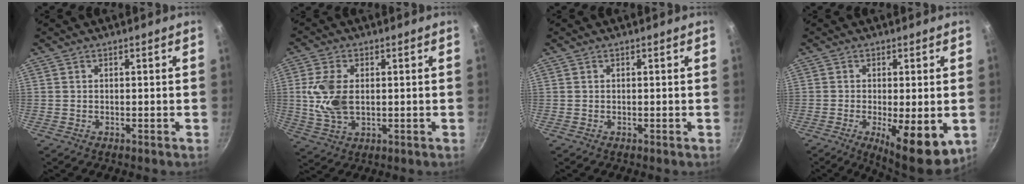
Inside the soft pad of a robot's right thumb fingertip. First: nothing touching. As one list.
[{"total": 9.1, "force": [0.7, 5.4, 7.3], "torque": [-0.156, -0.002, 0.022]}, {"total": 0.0}, {"total": 12.3, "force": [-3.7, 4.1, 11.0], "torque": [-0.155, -0.022, -0.046]}]